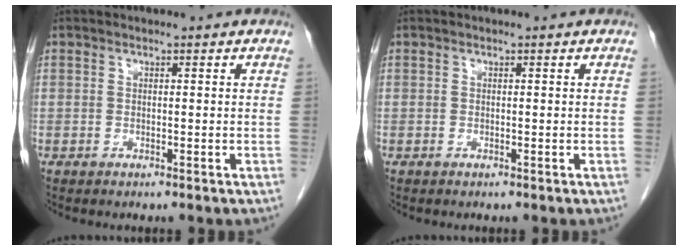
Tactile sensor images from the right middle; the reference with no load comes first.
{"total": 0.0}